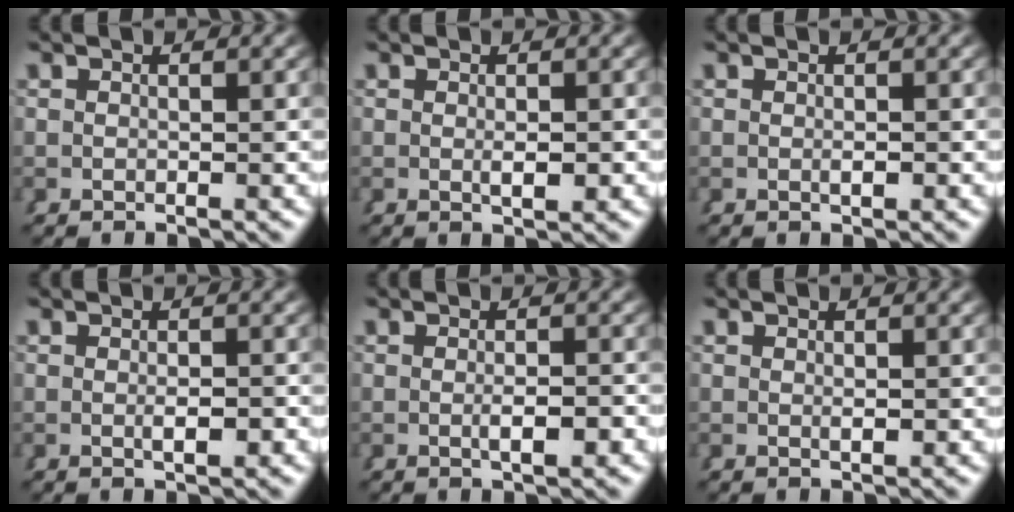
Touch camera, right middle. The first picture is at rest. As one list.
[{"total": 1.2, "force": [-0.2, 0.1, 1.2], "torque": [-0.017, -0.008, 0.000]}, {"total": 0.5, "force": [-0.2, 0.0, 0.5], "torque": [-0.006, -0.006, -0.001]}, {"total": 1.3, "force": [-0.6, 0.3, 1.2], "torque": [-0.016, -0.006, -0.007]}, {"total": 1.8, "force": [-0.9, 0.2, 1.6], "torque": [-0.020, -0.005, -0.013]}, {"total": 0.5, "force": [0.1, -0.2, 0.5], "torque": [-0.006, -0.007, 0.004]}]